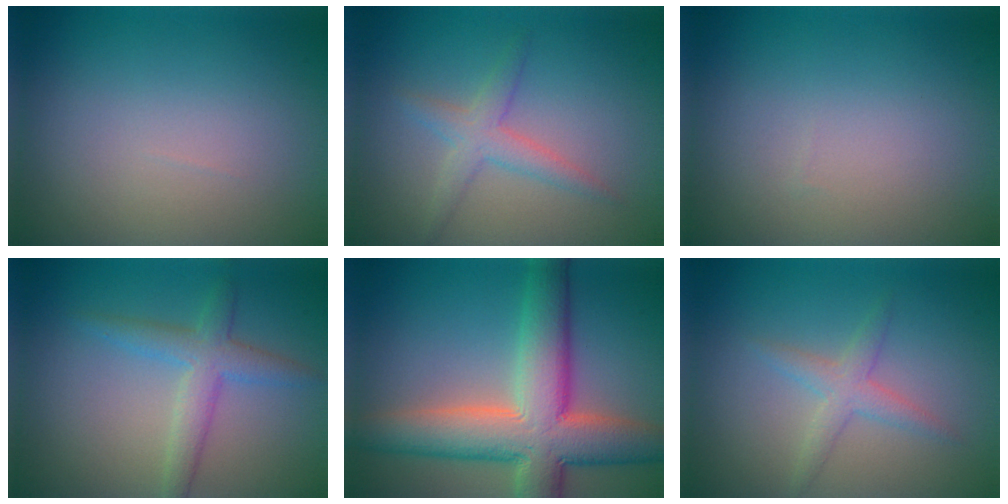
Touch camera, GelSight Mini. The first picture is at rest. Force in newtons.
{"total": 2.5, "press": 2.5, "slide": 0.0}
{"total": 0.0}
{"total": 3.2, "press": 3.2, "slide": 0.1}
{"total": 10.2, "press": 10.2, "slide": 0.9}
{"total": 2.1, "press": 2.1, "slide": 0.0}